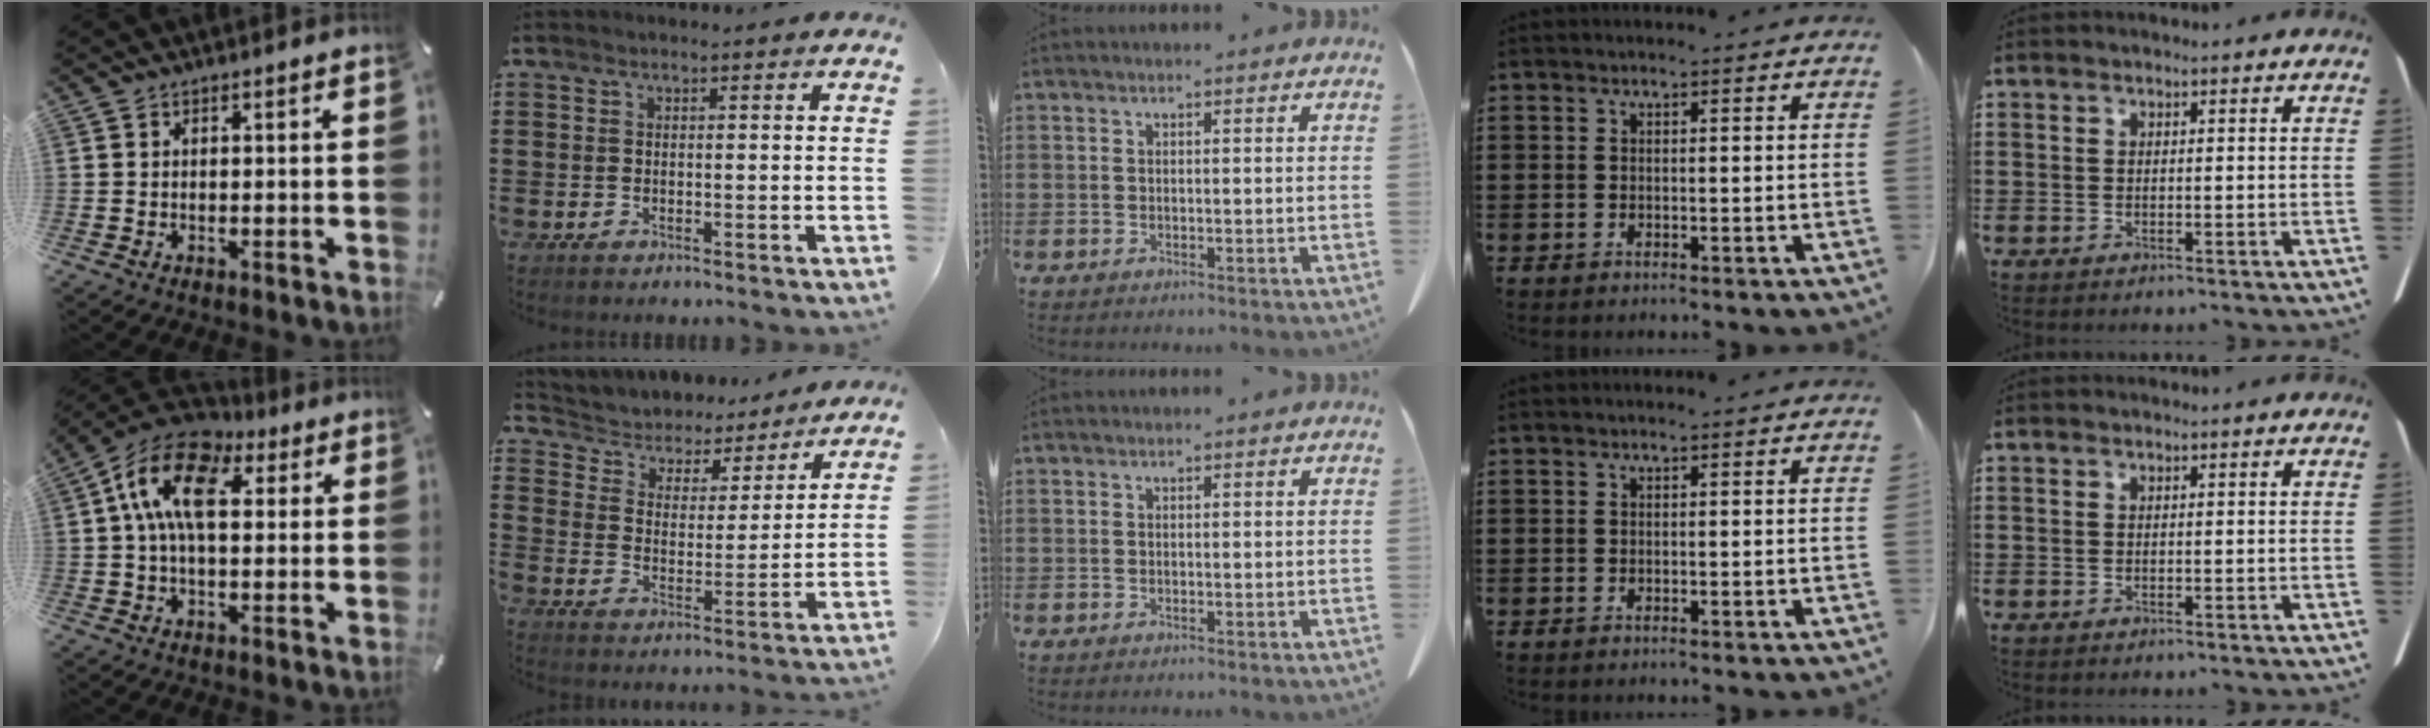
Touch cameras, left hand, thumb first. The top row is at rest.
{"thumb": {"total": 14.6, "force": [4.1, 8.7, 11.0], "torque": [-0.209, 0.005, 0.071]}, "index": {"total": 4.1, "force": [3.8, 1.3, 0.1], "torque": [-0.031, -0.034, 0.059]}}